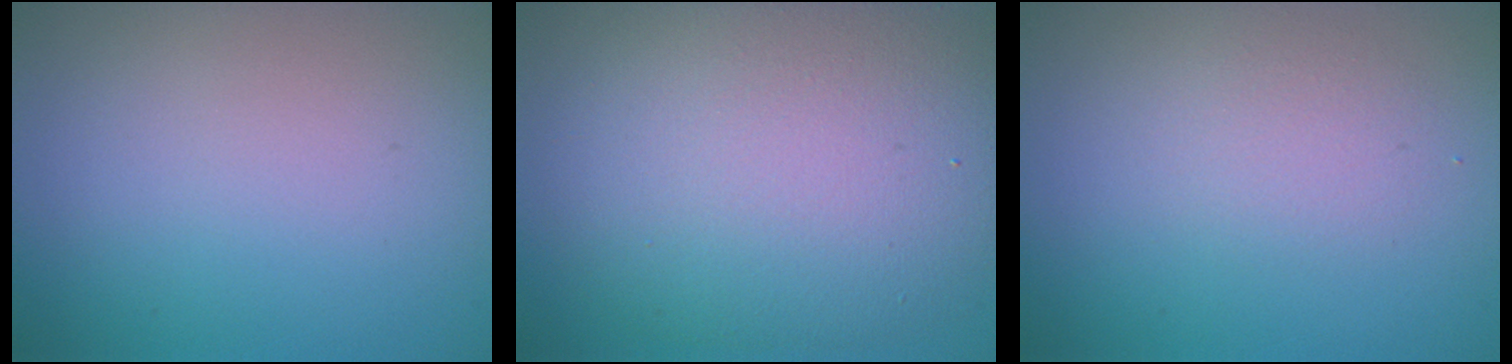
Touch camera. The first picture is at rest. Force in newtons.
{"total": 10.5, "press": 10.5, "slide": 0.9}
{"total": 1.6, "press": 1.6, "slide": 0.0}